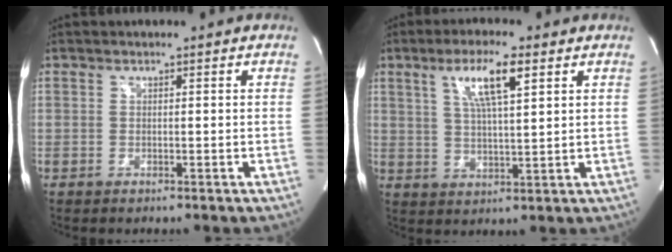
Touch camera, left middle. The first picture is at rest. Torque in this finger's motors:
{"motor_torque": [1.25, -0.39, 0.42, 0.11]}